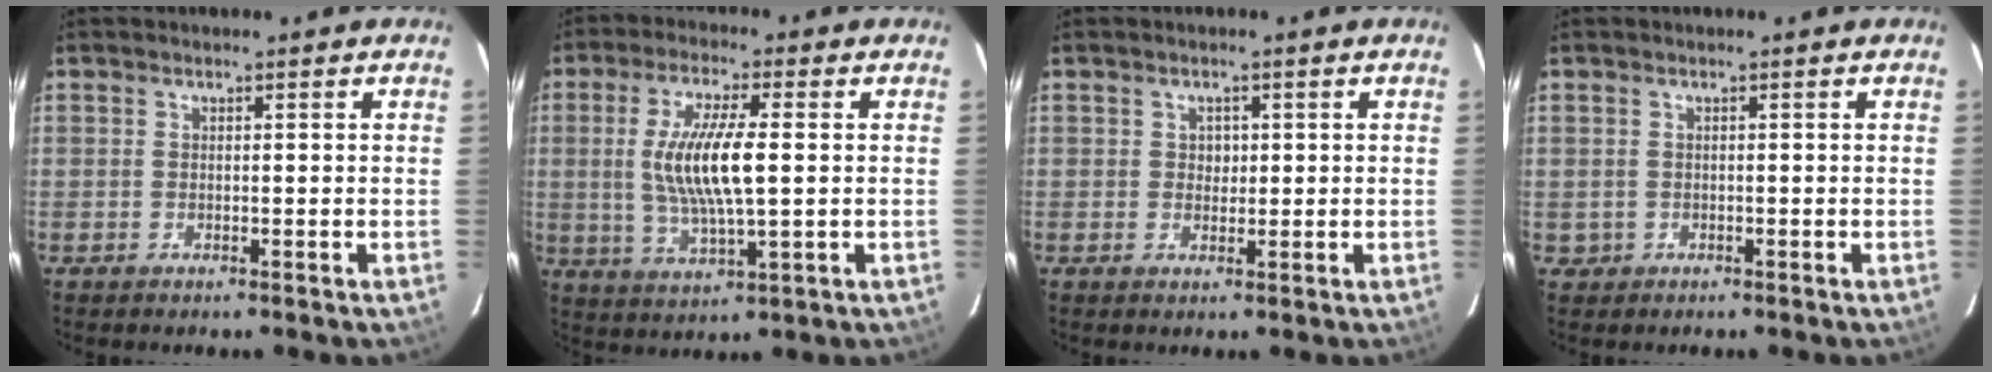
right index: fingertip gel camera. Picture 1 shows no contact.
{"total": 11.7, "force": [0.6, 2.8, 11.3], "torque": [-0.220, -0.004, 0.017]}
{"total": 1.7, "force": [0.3, 1.7, 0.4], "torque": [-0.003, 0.005, 0.004]}
{"total": 1.3, "force": [-0.2, 1.3, 0.0], "torque": [0.001, 0.003, 0.002]}